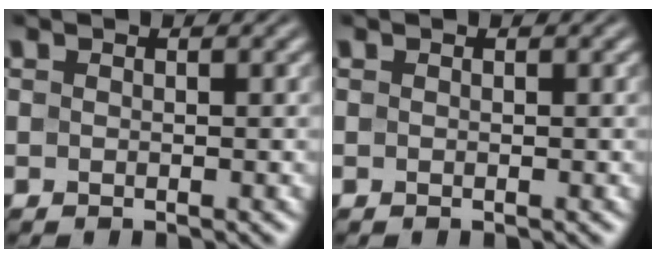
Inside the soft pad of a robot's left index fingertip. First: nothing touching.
{"total": 0.0}